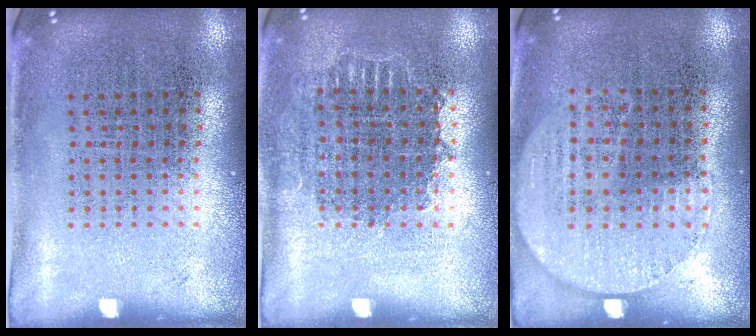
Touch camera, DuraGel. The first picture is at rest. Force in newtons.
{"total": 0.9, "press": 0.8, "slide": 0.3}
{"total": 0.7, "press": 0.4, "slide": 0.5}